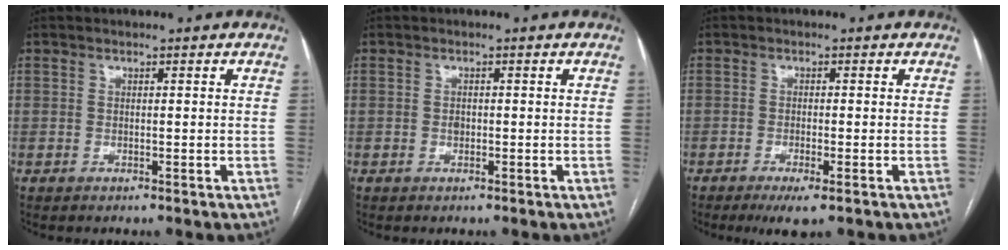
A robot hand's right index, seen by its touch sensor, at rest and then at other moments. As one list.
[{"total": 0.7, "force": [0.0, 0.5, 0.4], "torque": [-0.007, 0.003, 0.000]}, {"total": 3.7, "force": [-2.0, 0.5, 3.0], "torque": [-0.053, -0.009, -0.030]}]